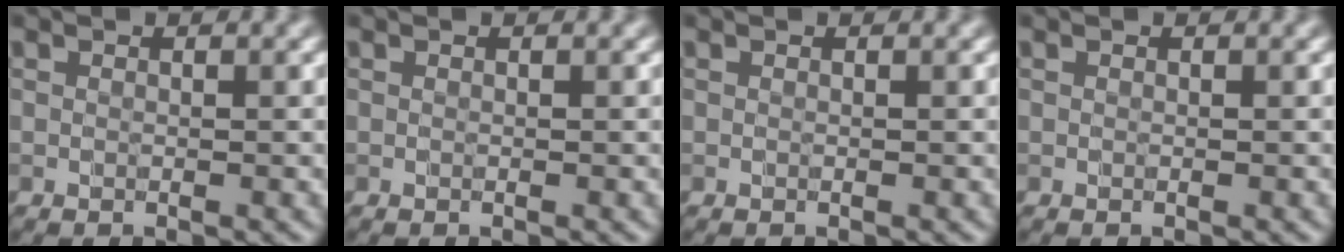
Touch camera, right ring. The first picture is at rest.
{"total": 0.0}
{"total": 0.0}
{"total": 0.0}